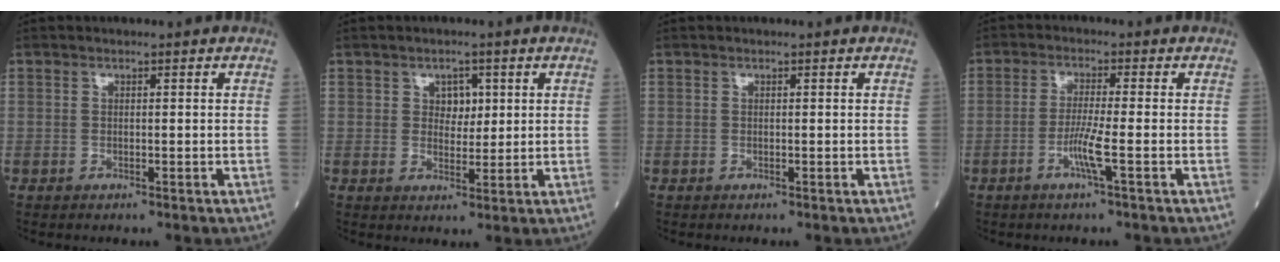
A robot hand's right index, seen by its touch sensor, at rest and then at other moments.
{"total": 3.0, "force": [1.1, 2.2, 1.8], "torque": [-0.015, 0.003, 0.016]}
{"total": 0.0}
{"total": 4.1, "force": [-1.6, -0.7, 3.7], "torque": [-0.076, -0.008, -0.033]}